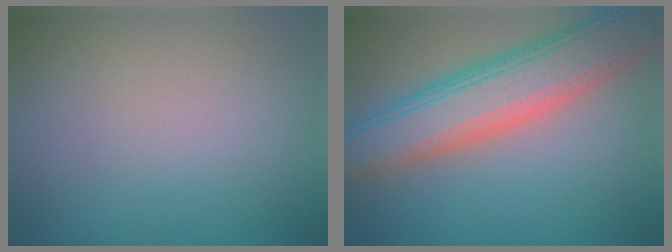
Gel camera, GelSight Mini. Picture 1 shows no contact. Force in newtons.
{"total": 8.7, "press": 8.7, "slide": 0.4}